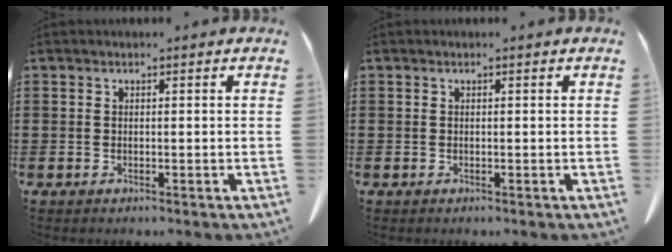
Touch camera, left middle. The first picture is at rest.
{"total": 0.0}